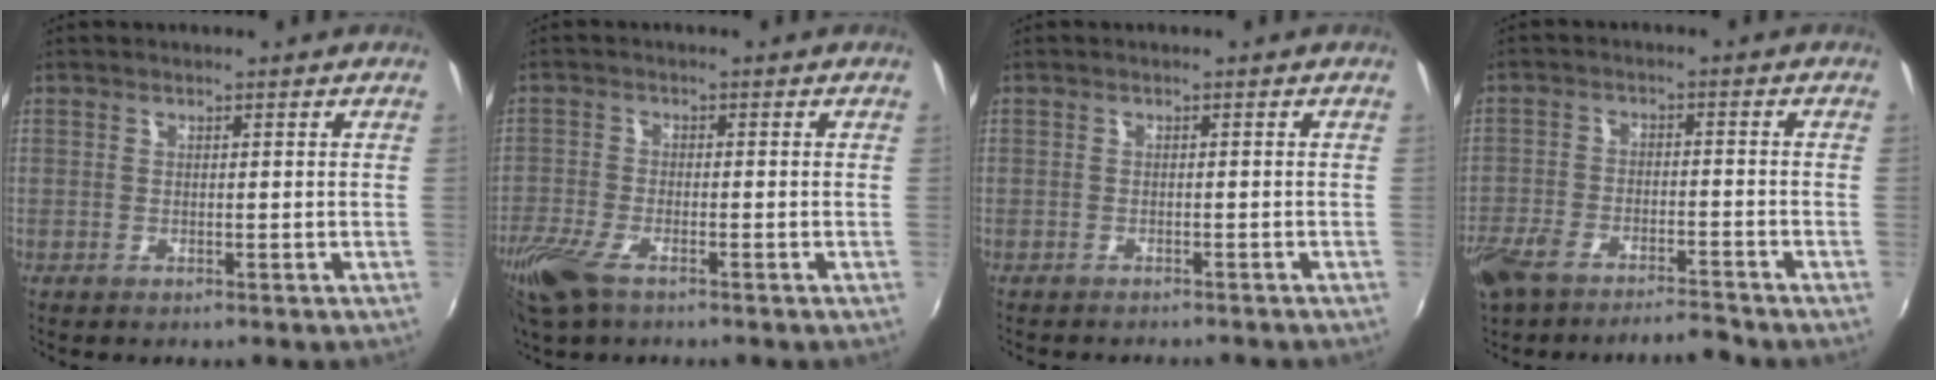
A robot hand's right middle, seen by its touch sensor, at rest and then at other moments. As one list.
[{"total": 8.5, "force": [-5.6, 3.2, 5.6], "torque": [-0.144, -0.026, -0.113]}, {"total": 3.9, "force": [-3.6, 0.8, 1.3], "torque": [-0.032, -0.011, -0.052]}, {"total": 9.6, "force": [-8.0, 2.8, 4.6], "torque": [-0.112, -0.015, -0.141]}]